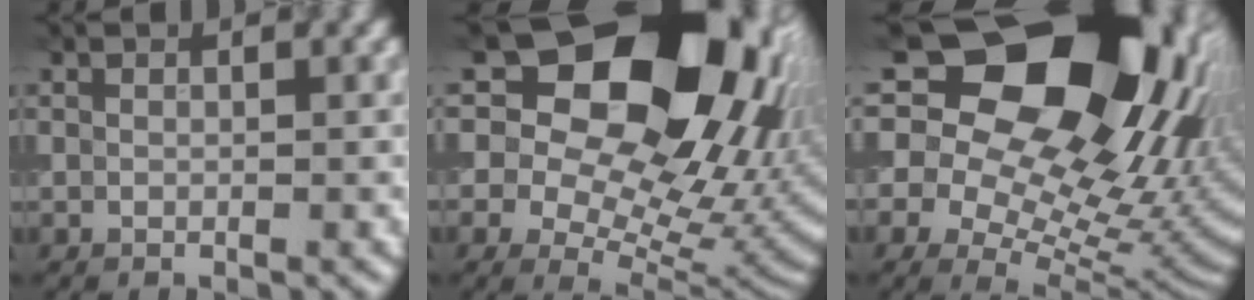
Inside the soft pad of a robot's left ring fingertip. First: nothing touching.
{"total": 19.8, "force": [7.9, 13.2, 12.4], "torque": [-0.169, 0.059, 0.136]}
{"total": 22.7, "force": [8.3, 15.6, 14.2], "torque": [-0.242, 0.057, 0.142]}